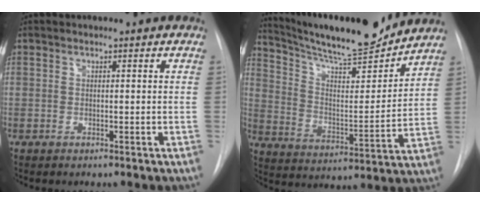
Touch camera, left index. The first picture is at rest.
{"total": 17.8, "force": [16.5, 1.2, 6.6], "torque": [-0.123, -0.027, 0.260]}